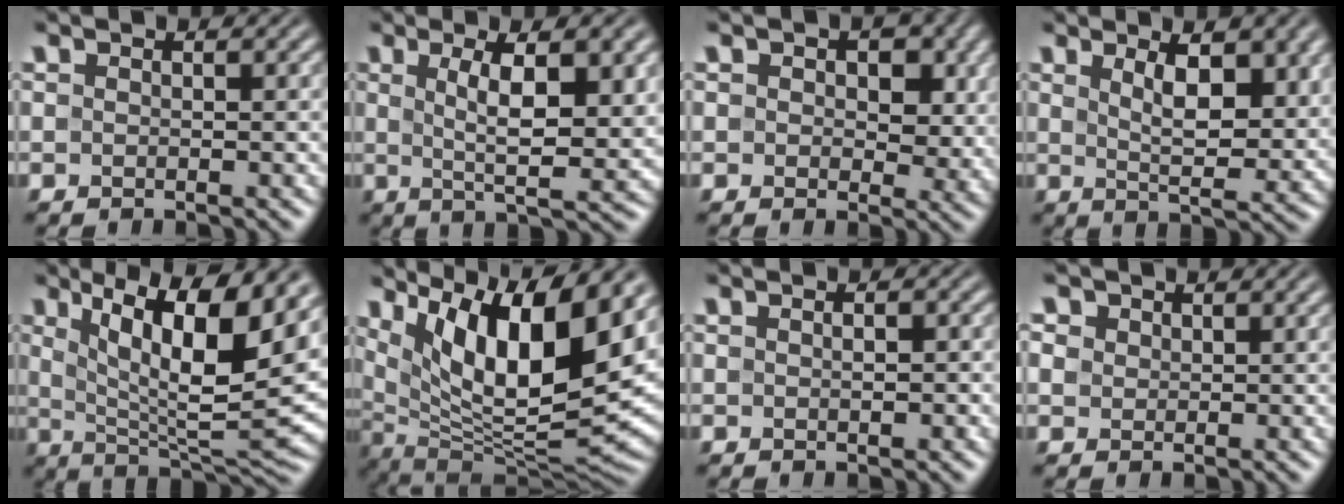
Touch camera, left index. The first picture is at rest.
{"total": 7.5, "force": [1.6, 2.2, 6.9], "torque": [-0.108, -0.003, 0.030]}
{"total": 5.0, "force": [1.3, 3.4, 3.5], "torque": [-0.036, -0.003, 0.010]}
{"total": 6.9, "force": [2.4, 2.5, 5.9], "torque": [-0.092, -0.006, 0.044]}
{"total": 11.4, "force": [4.3, 3.5, 10.0], "torque": [-0.156, -0.007, 0.076]}
{"total": 14.9, "force": [6.3, 4.9, 12.5], "torque": [-0.207, 0.004, 0.117]}
{"total": 1.3, "force": [0.1, 0.6, 1.2], "torque": [-0.010, 0.004, 0.002]}
{"total": 2.5, "force": [1.4, 2.0, 0.7], "torque": [-0.026, 0.013, 0.021]}